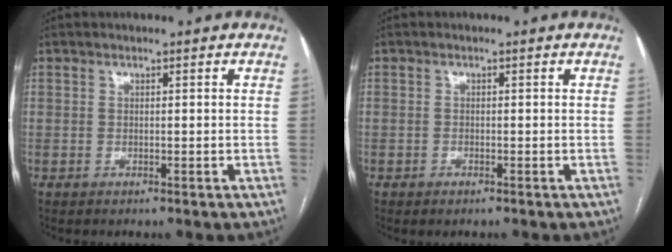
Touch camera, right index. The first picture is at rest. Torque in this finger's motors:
{"motor_torque": [0.37, -0.35, 0.07, 0.00]}